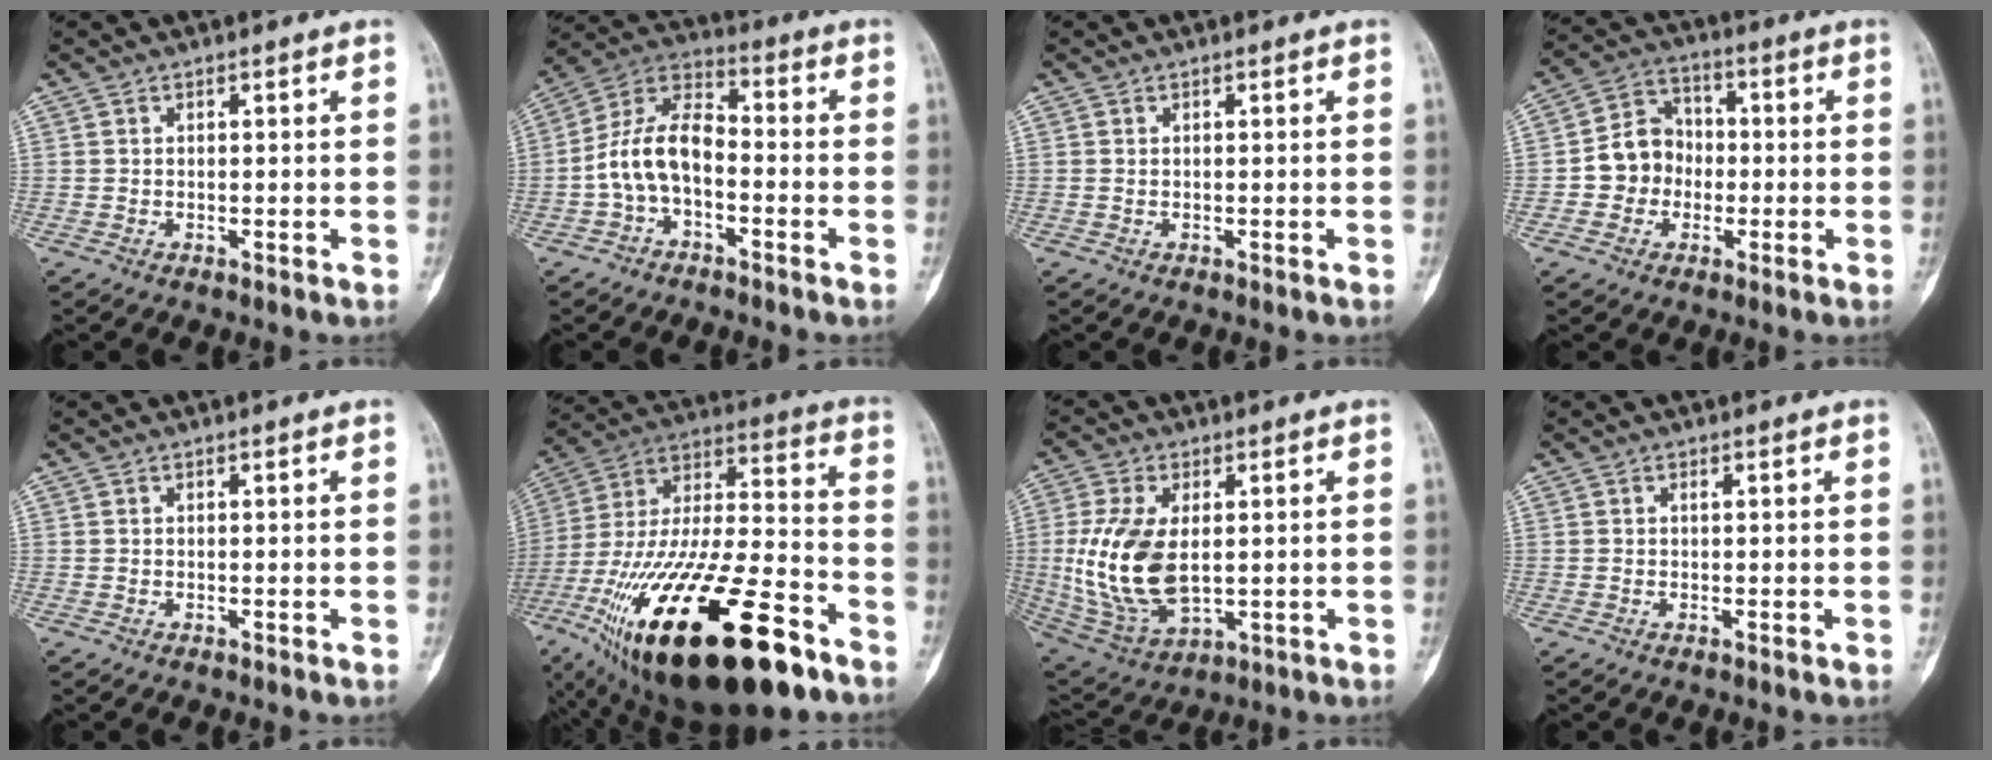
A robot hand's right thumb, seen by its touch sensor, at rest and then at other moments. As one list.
[{"total": 10.7, "force": [-2.5, 6.1, 8.5], "torque": [-0.153, 0.044, -0.058]}, {"total": 0.0}, {"total": 8.6, "force": [-1.4, 7.7, 3.7], "torque": [-0.031, 0.032, -0.037]}, {"total": 0.0}, {"total": 36.8, "force": [-18.8, 13.3, 28.8], "torque": [-0.547, 0.038, -0.315]}, {"total": 15.8, "force": [0.7, 8.9, 13.0], "torque": [-0.267, -0.012, 0.030]}, {"total": 0.7, "force": [0.1, 0.1, 0.7], "torque": [-0.014, 0.000, 0.001]}]